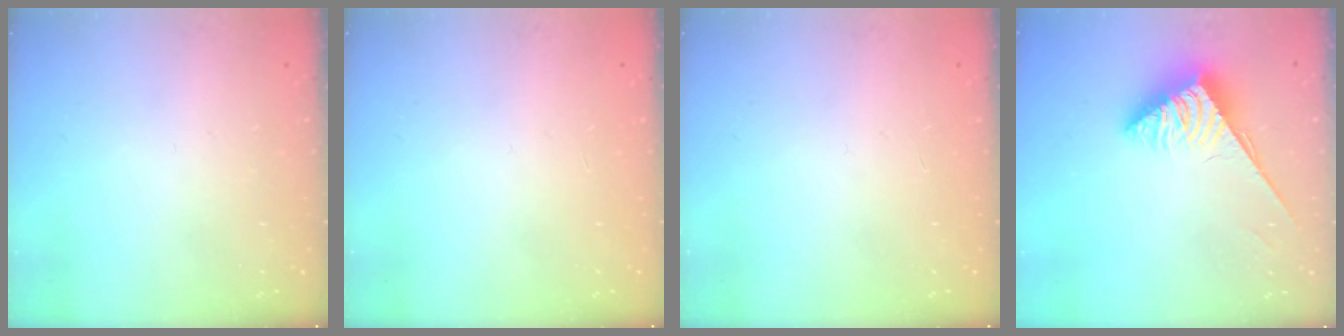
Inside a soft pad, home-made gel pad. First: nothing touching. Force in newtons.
{"total": 0.0}
{"total": 0.0}
{"total": 3.9, "press": 3.8, "slide": 0.7}